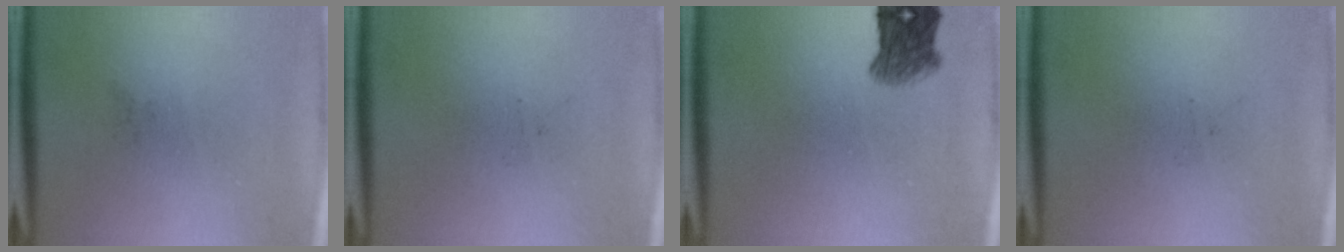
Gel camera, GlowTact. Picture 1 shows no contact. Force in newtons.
{"total": 0.0}
{"total": 4.5}
{"total": 0.0}